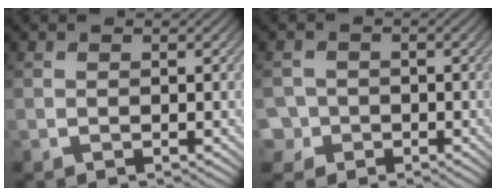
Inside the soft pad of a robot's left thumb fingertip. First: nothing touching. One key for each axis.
{"total": 3.5, "fx": -1.4, "fy": 3.2, "fz": 0.4, "tx": -0.006, "ty": 0.000, "tz": -0.039}